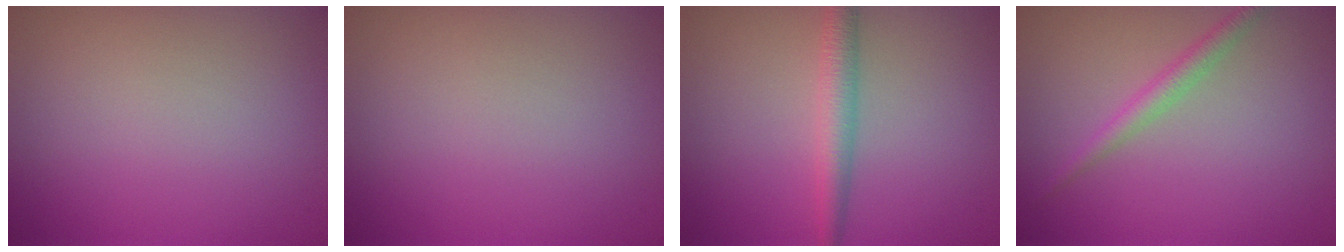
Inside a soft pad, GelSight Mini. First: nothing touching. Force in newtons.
{"total": 0.0}
{"total": 2.8, "press": 2.8, "slide": 0.0}
{"total": 2.0, "press": 2.0, "slide": 0.0}